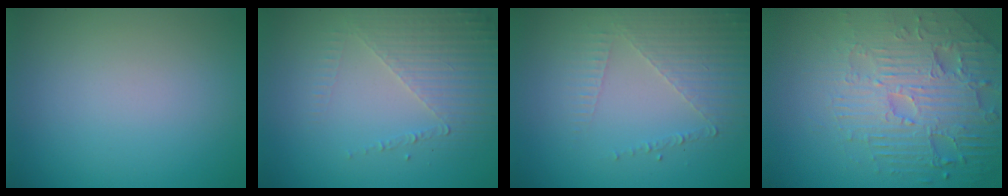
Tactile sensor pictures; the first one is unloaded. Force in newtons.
{"total": 5.2, "press": 3.1, "slide": 4.2}
{"total": 5.1, "press": 3.1, "slide": 4.0}
{"total": 7.1, "press": 5.5, "slide": 4.6}